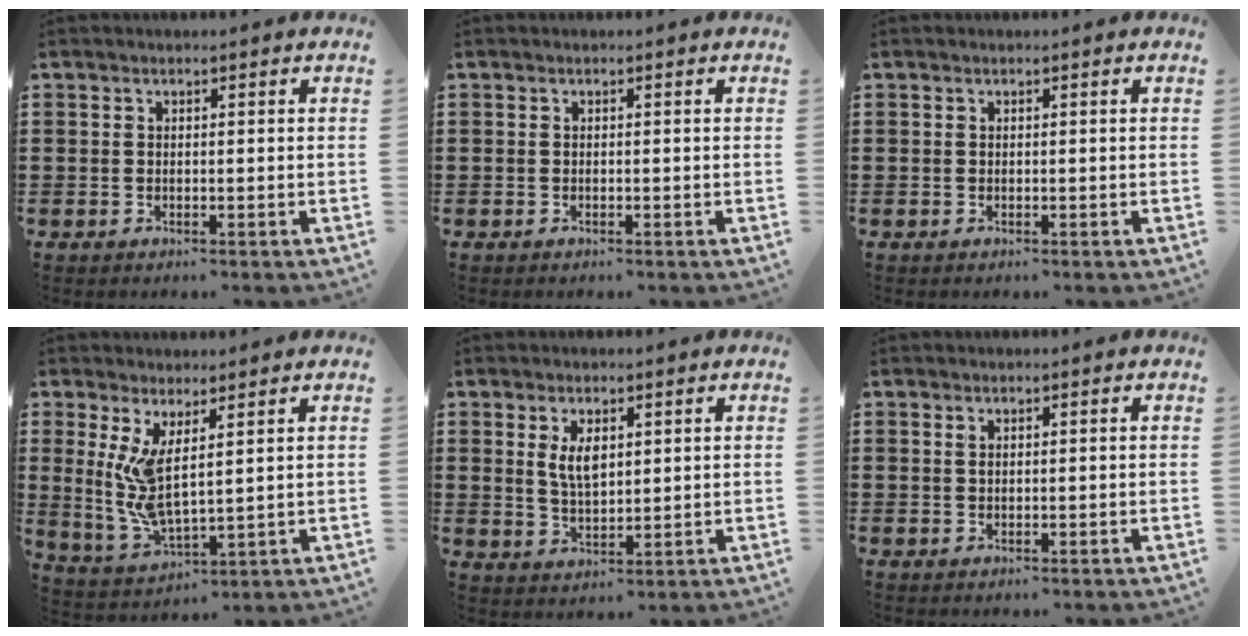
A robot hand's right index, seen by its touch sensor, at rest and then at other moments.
{"total": 0.0}
{"total": 0.0}
{"total": 7.0, "force": [2.8, 2.1, 6.0], "torque": [-0.151, -0.022, 0.047]}
{"total": 4.3, "force": [1.7, 1.9, 3.4], "torque": [-0.066, 0.002, 0.027]}
{"total": 0.7, "force": [0.3, 0.2, 0.6], "torque": [-0.013, 0.002, 0.006]}